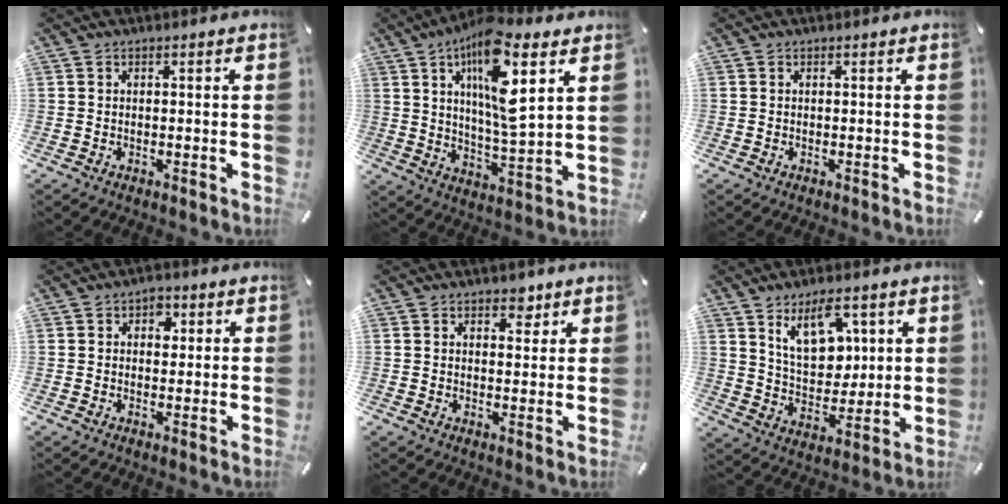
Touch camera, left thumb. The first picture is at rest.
{"total": 14.8, "force": [7.5, 4.3, 12.0], "torque": [-0.219, -0.029, 0.123]}
{"total": 0.0}
{"total": 2.8, "force": [0.8, 2.3, 1.4], "torque": [-0.001, -0.004, 0.004]}
{"total": 3.5, "force": [2.4, 2.4, 1.0], "torque": [0.005, -0.010, 0.035]}
{"total": 12.0, "force": [6.6, 7.5, 6.6], "torque": [-0.107, -0.019, 0.120]}